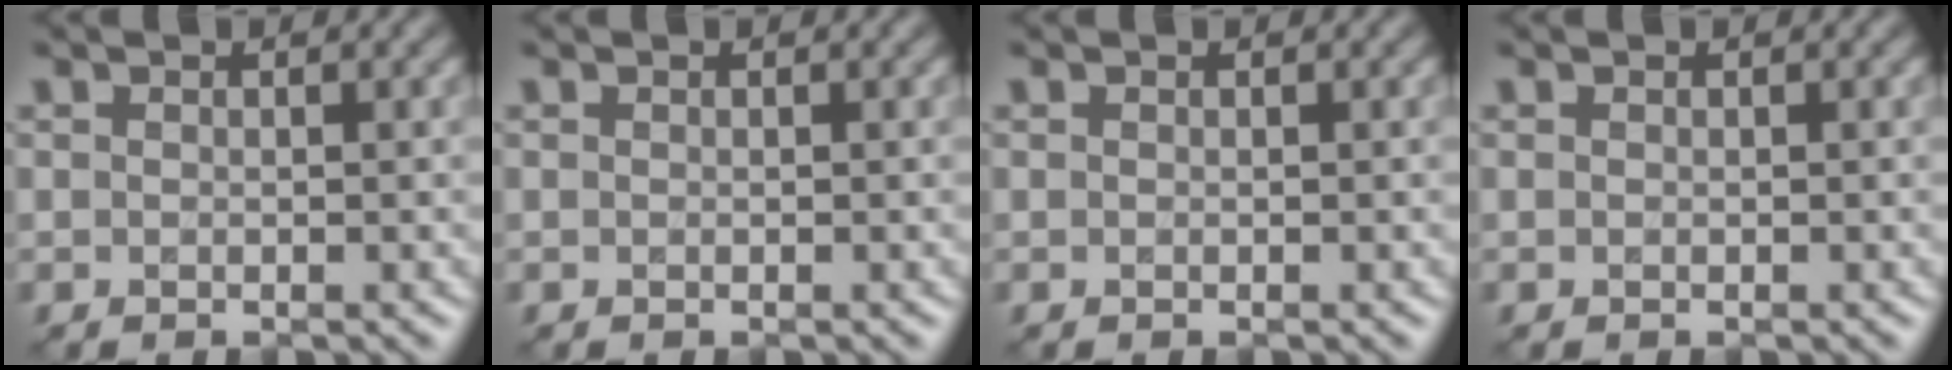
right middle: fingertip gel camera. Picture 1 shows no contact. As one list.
[{"total": 0.0}, {"total": 0.0}, {"total": 0.0}]